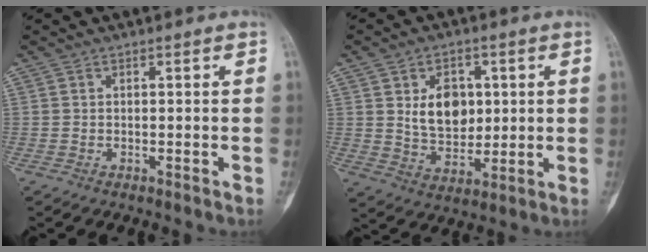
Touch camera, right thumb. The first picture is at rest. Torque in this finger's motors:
{"motor_torque": [-0.56, 0.89, 0.53, 0.51, 0.00]}